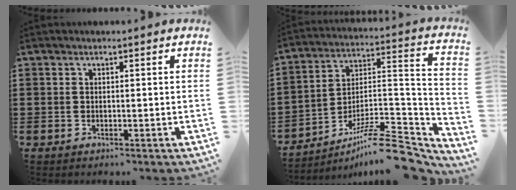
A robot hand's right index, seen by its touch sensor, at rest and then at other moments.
{"total": 10.9, "force": [-8.7, 2.3, 6.1], "torque": [-0.088, 0.025, -0.162]}